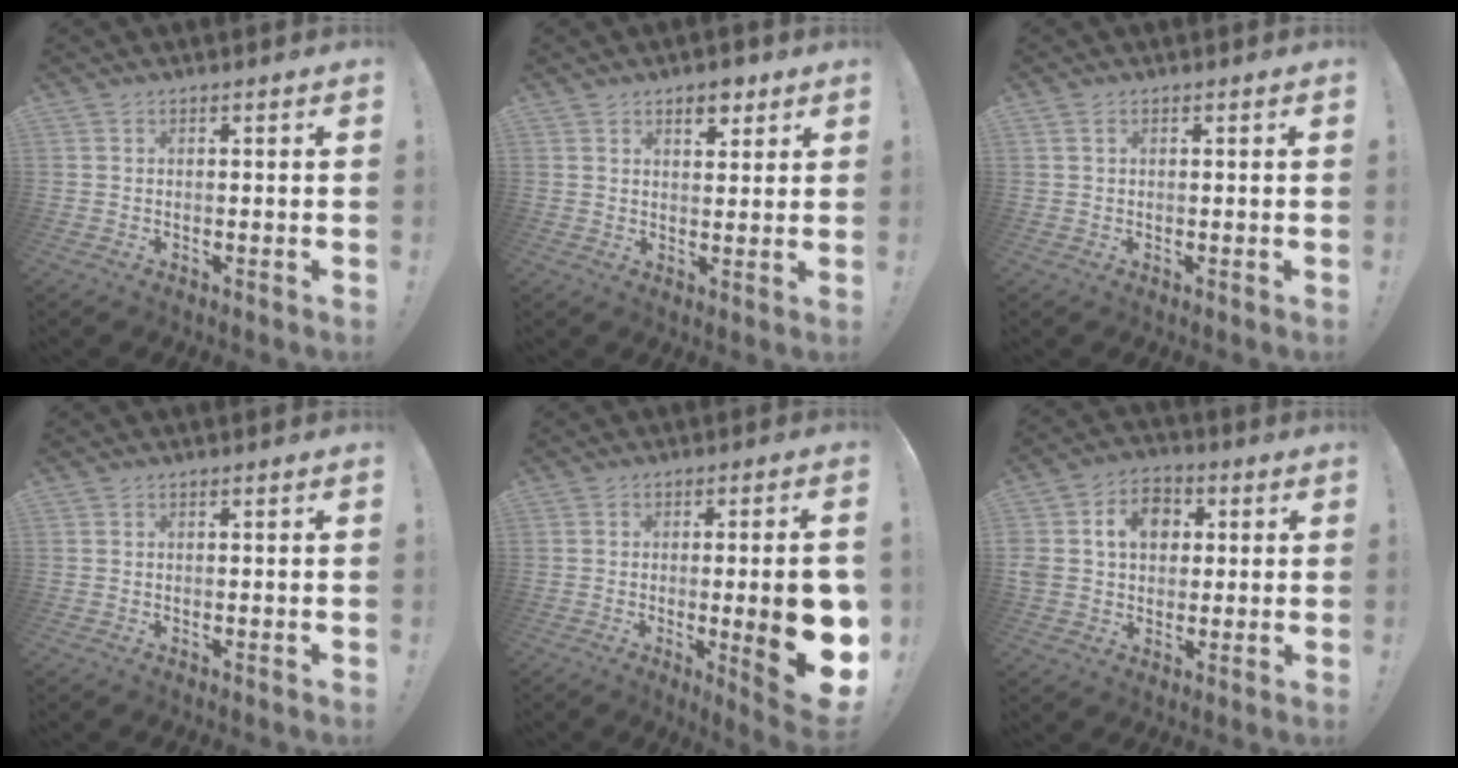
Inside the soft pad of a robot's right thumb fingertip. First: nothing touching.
{"total": 5.4, "force": [3.6, 2.9, 2.9], "torque": [-0.021, -0.017, 0.057]}
{"total": 1.2, "force": [0.5, 0.9, 0.7], "torque": [-0.014, 0.004, 0.010]}
{"total": 0.0}
{"total": 14.6, "force": [-2.4, 2.3, 14.2], "torque": [-0.181, -0.005, -0.025]}
{"total": 11.7, "force": [2.9, 9.4, 6.2], "torque": [-0.094, 0.004, 0.060]}